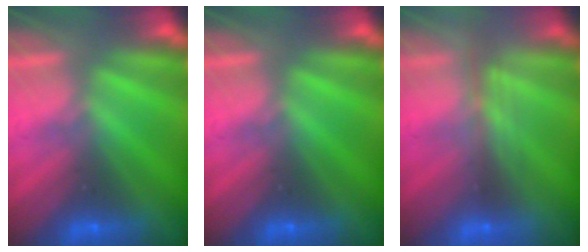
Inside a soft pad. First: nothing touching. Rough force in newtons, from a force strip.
{"total": 0.0}
{"total": 2.4}